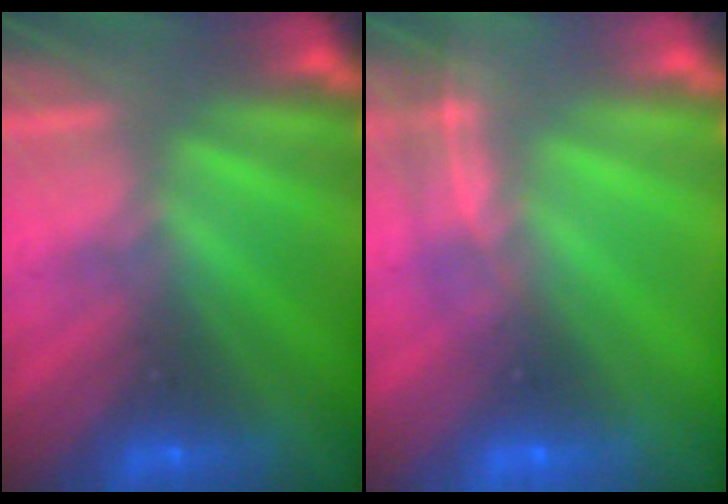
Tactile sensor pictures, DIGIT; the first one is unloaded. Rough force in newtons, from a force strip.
{"total": 1.8}